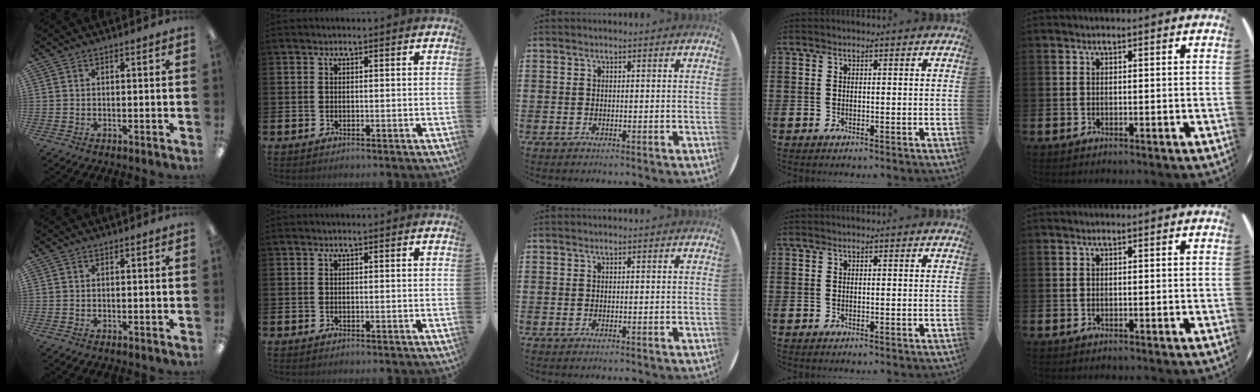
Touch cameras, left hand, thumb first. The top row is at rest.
{}